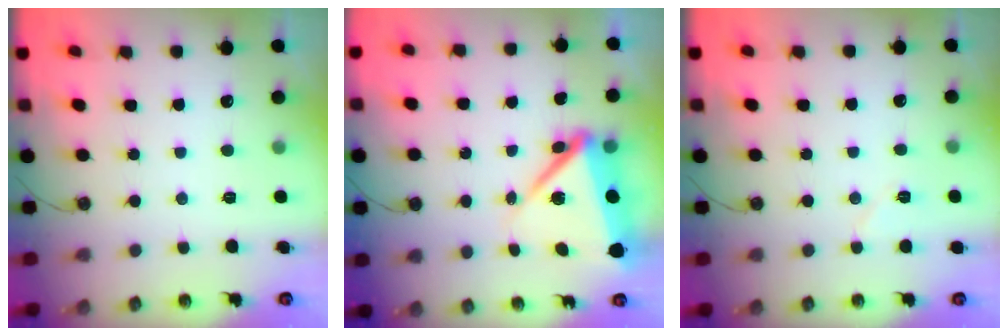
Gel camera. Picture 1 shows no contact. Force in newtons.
{"total": 12.0, "press": 11.9, "slide": 1.6}
{"total": 5.3, "press": 4.6, "slide": 2.7}